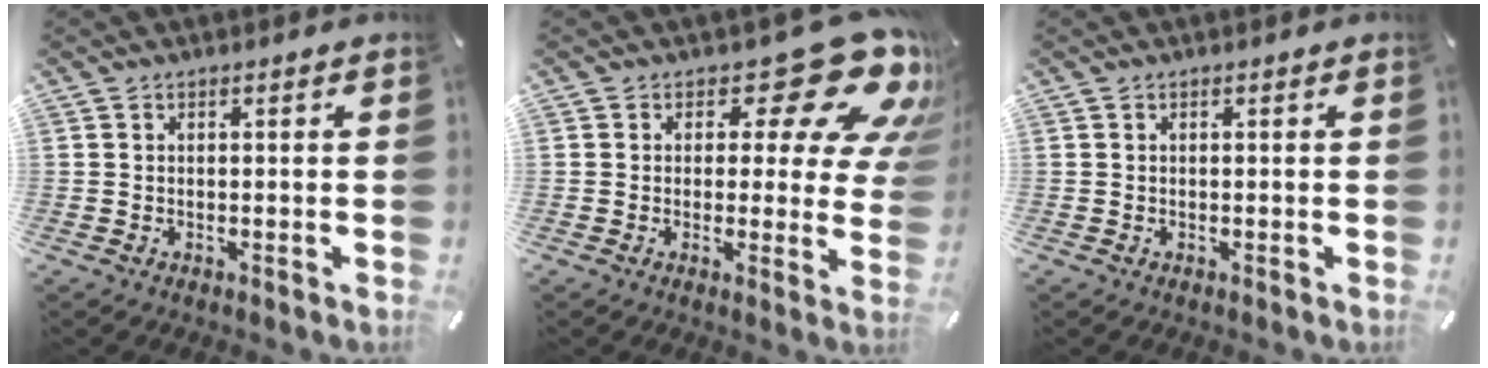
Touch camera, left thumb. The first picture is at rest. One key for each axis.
{"total": 19.1, "fx": 9.9, "fy": 8.4, "fz": 13.9, "tx": -0.170, "ty": -0.067, "tz": 0.161}
{"total": 0.0}